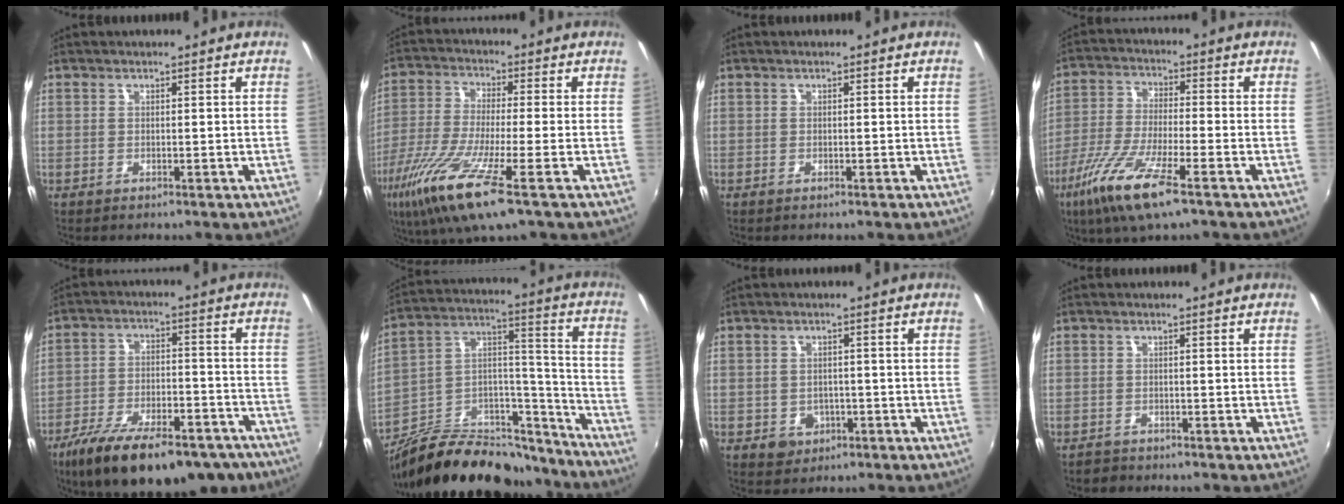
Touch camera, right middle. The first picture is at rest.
{"total": 15.1, "force": [-7.8, 1.9, 12.8], "torque": [-0.272, -0.044, -0.152]}
{"total": 0.0}
{"total": 13.0, "force": [-7.3, 2.4, 10.5], "torque": [-0.224, -0.029, -0.144]}
{"total": 24.1, "force": [-17.8, 9.0, 13.4], "torque": [-0.239, -0.031, -0.257]}
{"total": 25.5, "force": [-19.9, 11.3, 11.4], "torque": [-0.194, 0.057, -0.290]}
{"total": 4.5, "force": [-1.6, 4.0, 1.3], "torque": [-0.035, 0.003, -0.013]}
{"total": 1.7, "force": [-1.4, 0.9, 0.0], "torque": [-0.006, -0.001, -0.025]}